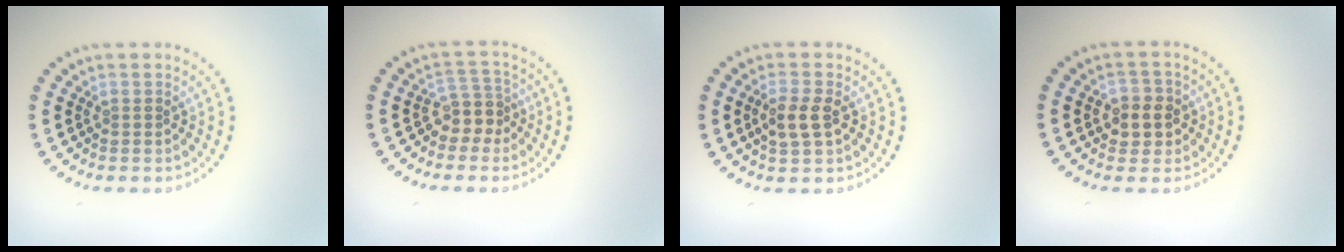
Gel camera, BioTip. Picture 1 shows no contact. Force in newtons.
{"total": 2.6, "press": 2.0, "slide": 1.7}
{"total": 2.7, "press": 2.6, "slide": 0.6}
{"total": 2.8, "press": 2.7, "slide": 0.7}